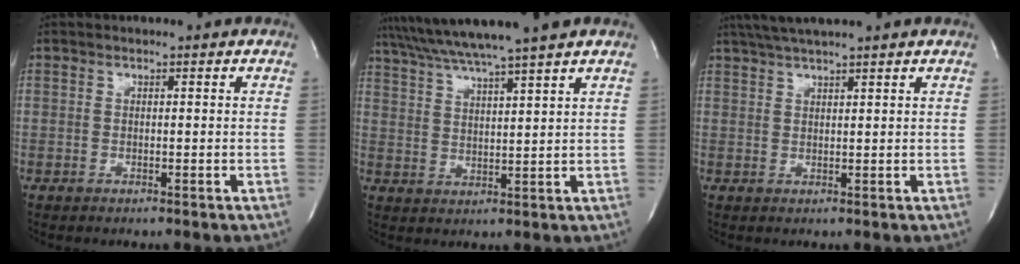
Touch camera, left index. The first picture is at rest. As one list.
[{"total": 10.9, "force": [9.4, -1.8, 5.3], "torque": [-0.098, 0.017, 0.151]}, {"total": 4.9, "force": [4.3, -0.8, 2.4], "torque": [-0.043, 0.021, 0.081]}]